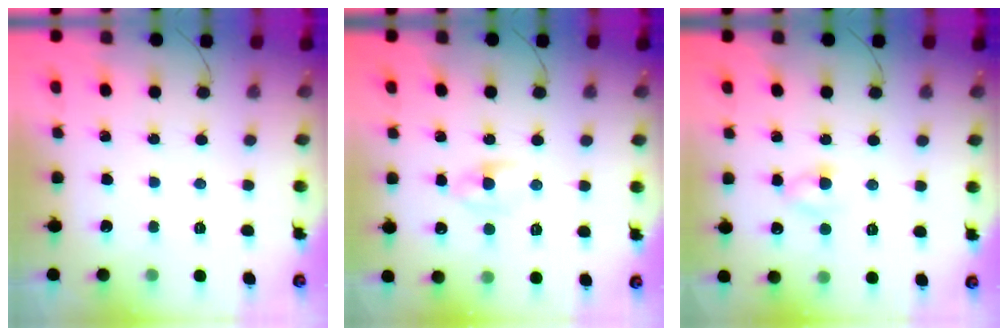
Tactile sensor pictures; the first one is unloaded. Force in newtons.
{"total": 2.8, "press": 2.6, "slide": 1.2}
{"total": 3.1, "press": 2.8, "slide": 1.4}